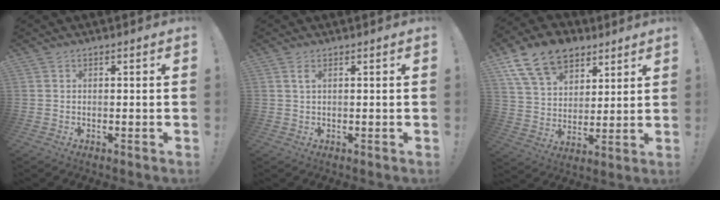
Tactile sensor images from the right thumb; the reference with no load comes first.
{"total": 1.8, "force": [0.7, 0.3, 1.6], "torque": [-0.025, -0.002, 0.010]}
{"total": 17.0, "force": [10.0, 11.2, 7.9], "torque": [-0.135, -0.053, 0.189]}